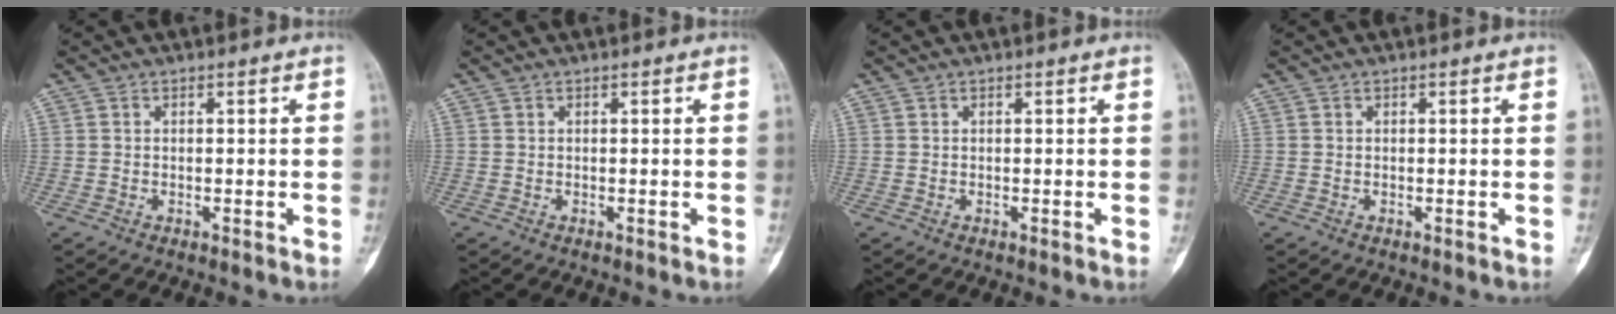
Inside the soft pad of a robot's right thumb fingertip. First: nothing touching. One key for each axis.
{"total": 0.0}
{"total": 0.0}
{"total": 0.0}